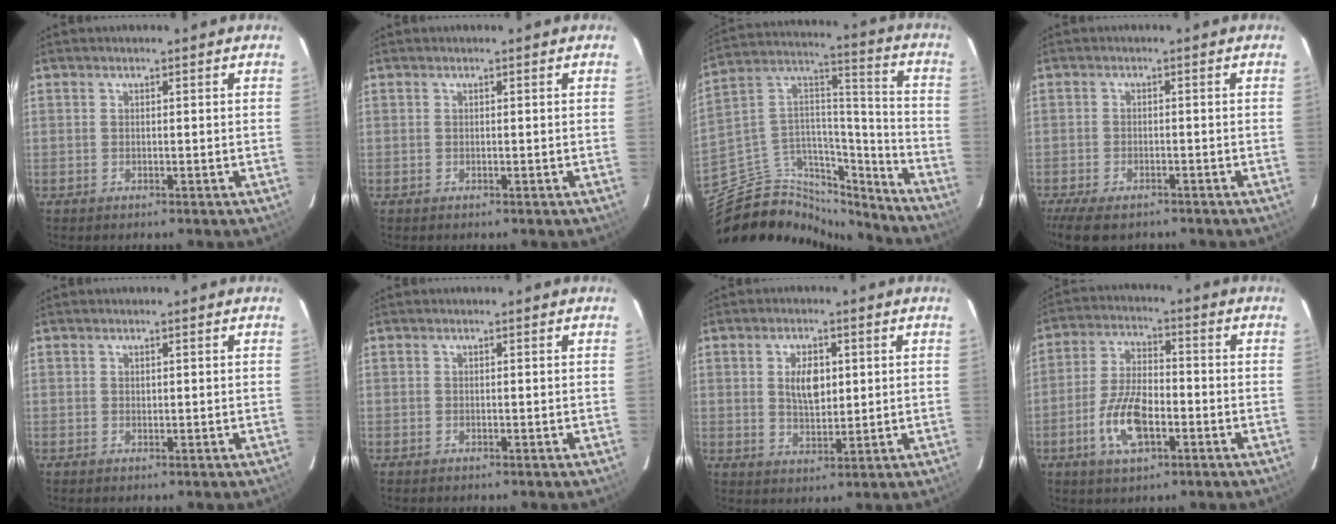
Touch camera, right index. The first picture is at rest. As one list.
[{"total": 0.0}, {"total": 21.9, "force": [-18.5, 8.9, 7.6], "torque": [-0.154, 0.068, -0.300]}, {"total": 8.0, "force": [-6.0, 3.4, 4.1], "torque": [-0.105, -0.025, -0.106]}, {"total": 0.0}, {"total": 0.0}, {"total": 6.0, "force": [1.3, 3.2, 4.9], "torque": [-0.085, 0.004, 0.027]}, {"total": 10.5, "force": [-4.0, 4.7, 8.5], "torque": [-0.175, 0.001, -0.071]}]